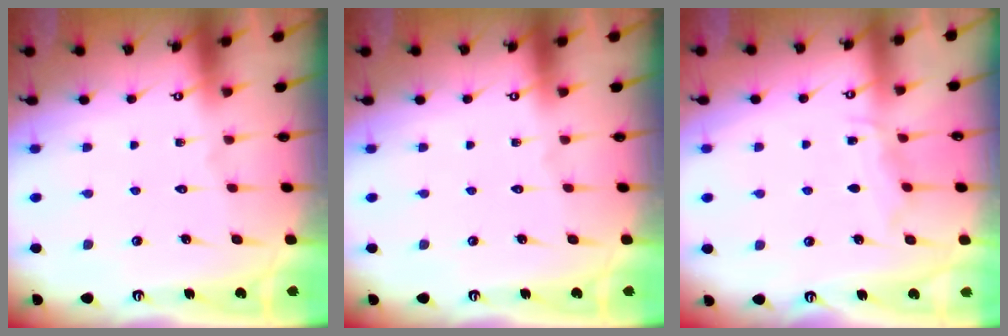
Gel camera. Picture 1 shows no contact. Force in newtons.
{"total": 0.0}
{"total": 5.9, "press": 5.8, "slide": 0.7}